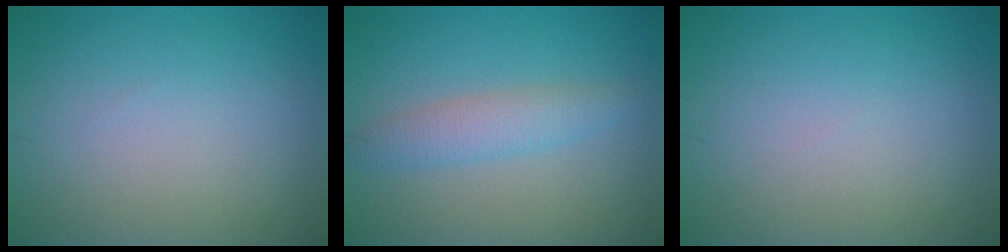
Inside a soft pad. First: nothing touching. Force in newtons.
{"total": 2.7, "press": 2.7, "slide": 0.0}
{"total": 0.0}